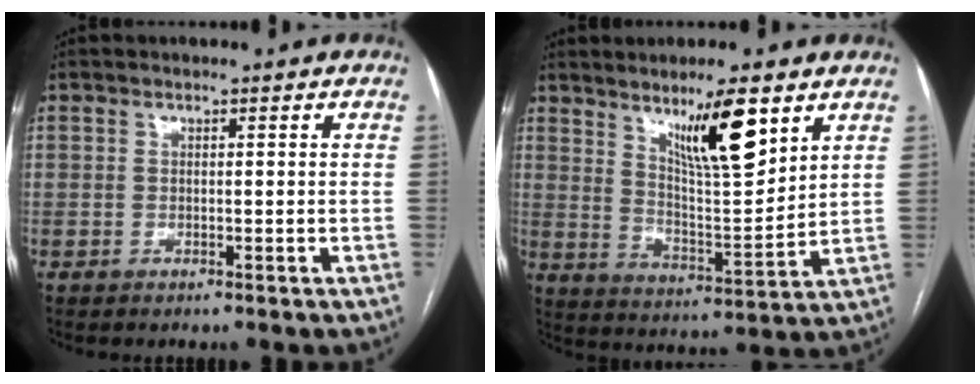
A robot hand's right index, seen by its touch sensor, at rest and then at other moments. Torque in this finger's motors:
{"motor_torque": [1.08, 1.06, 0.26, 0.12]}